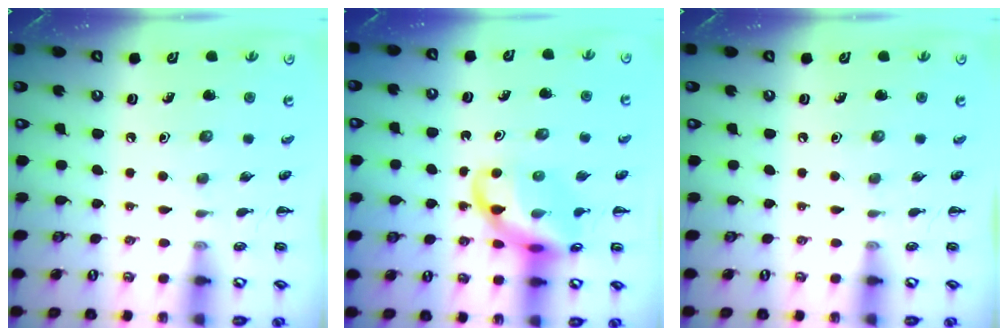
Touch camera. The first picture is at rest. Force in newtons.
{"total": 14.2, "press": 14.0, "slide": 2.3}
{"total": 0.0}